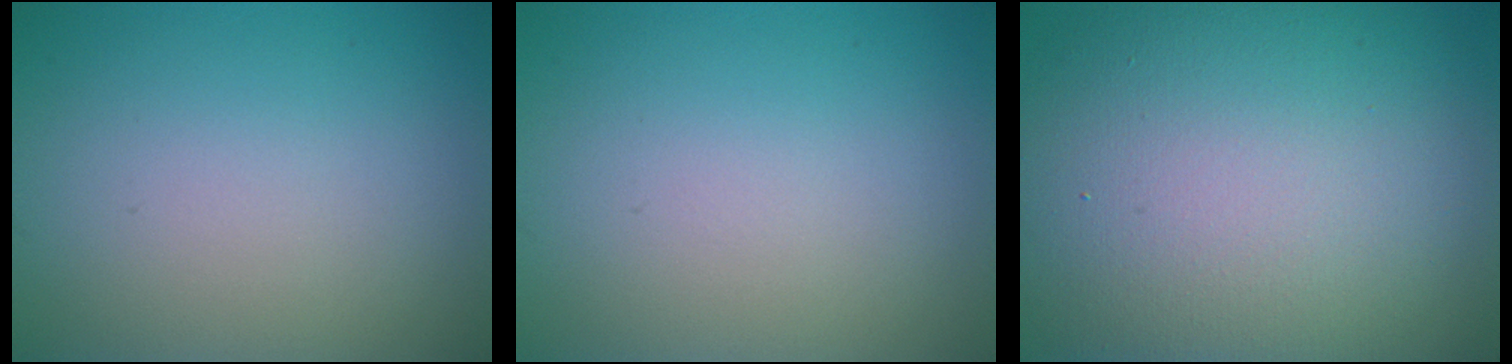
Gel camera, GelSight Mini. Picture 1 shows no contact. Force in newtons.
{"total": 0.0}
{"total": 17.8, "press": 17.7, "slide": 1.1}